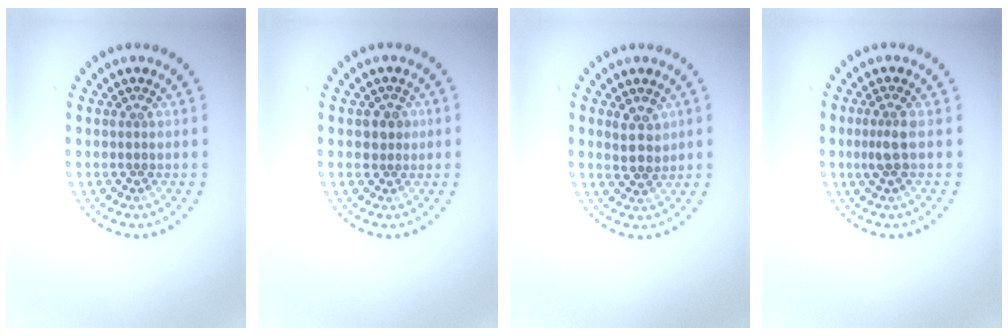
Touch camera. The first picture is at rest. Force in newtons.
{"total": 1.3, "press": 1.1, "slide": 0.7}
{"total": 2.1, "press": 2.0, "slide": 0.7}
{"total": 1.7, "press": 1.3, "slide": 1.1}